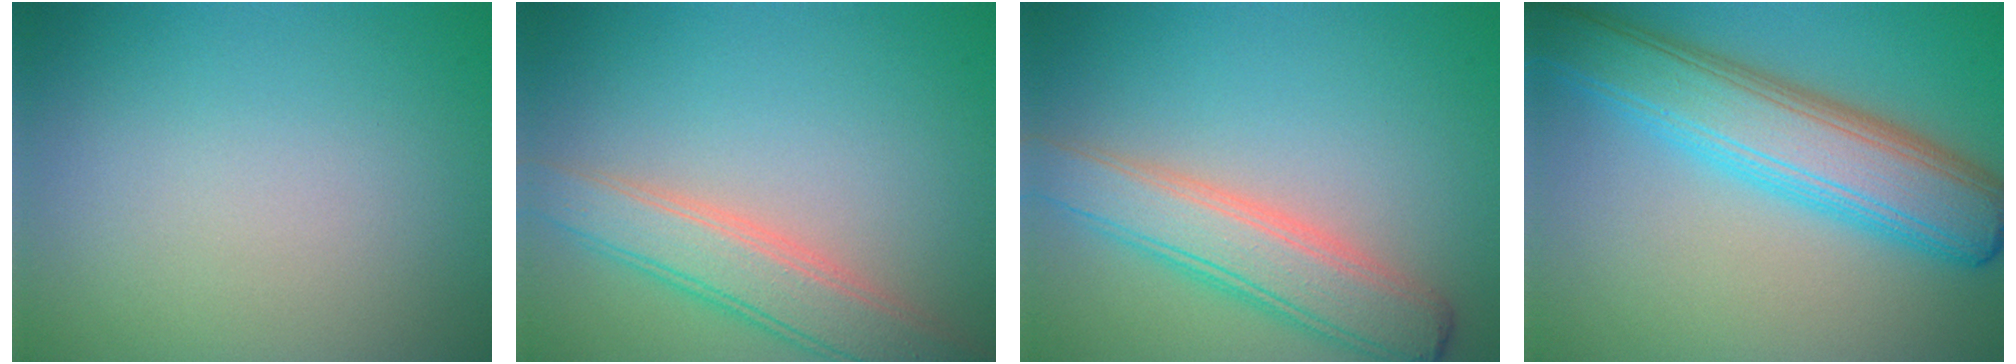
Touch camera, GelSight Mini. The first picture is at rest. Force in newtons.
{"total": 4.8, "press": 4.8, "slide": 0.1}
{"total": 5.3, "press": 5.3, "slide": 0.1}
{"total": 8.3, "press": 8.3, "slide": 0.2}